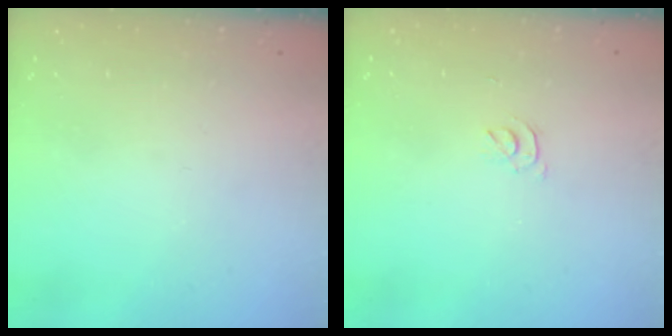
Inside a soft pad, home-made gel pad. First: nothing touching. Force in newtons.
{"total": 2.9, "press": 2.9, "slide": 0.5}